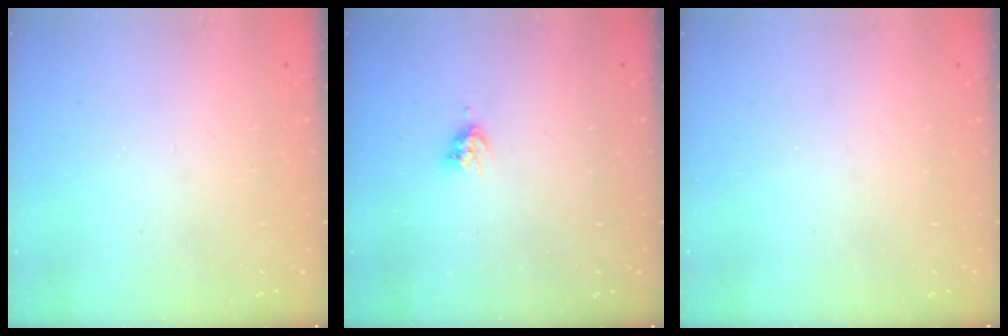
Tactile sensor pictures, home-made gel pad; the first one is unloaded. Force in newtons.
{"total": 3.8, "press": 3.8, "slide": 0.6}
{"total": 0.0}